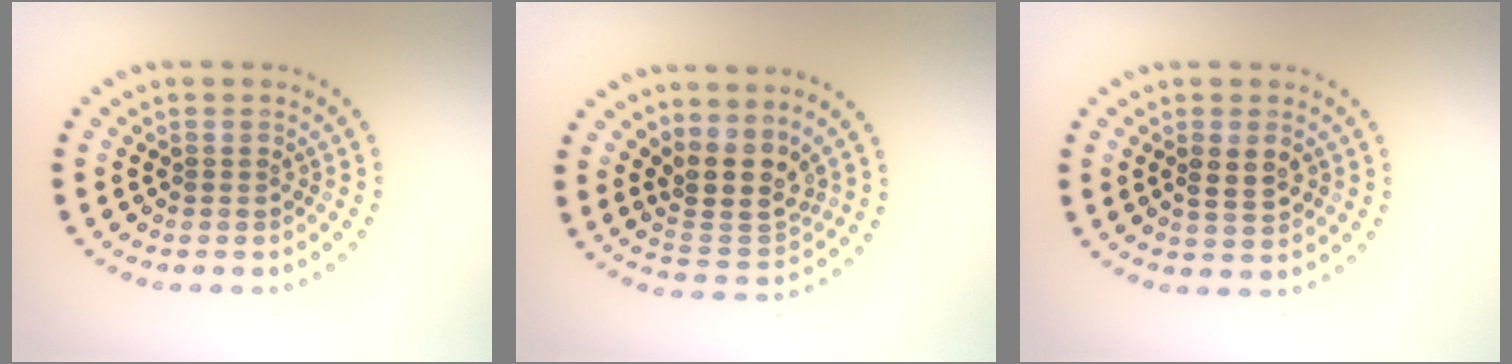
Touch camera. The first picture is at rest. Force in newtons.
{"total": 3.8, "press": 2.9, "slide": 2.5}
{"total": 2.3, "press": 2.2, "slide": 0.3}